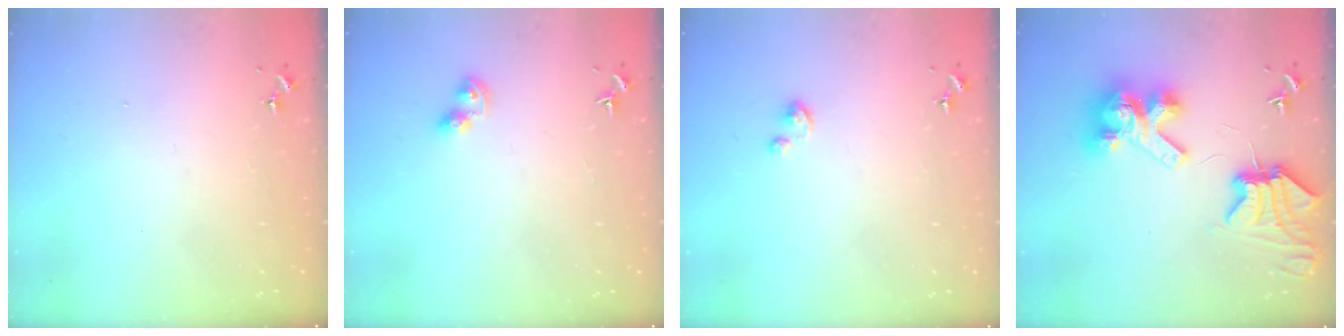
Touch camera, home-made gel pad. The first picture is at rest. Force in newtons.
{"total": 6.2, "press": 6.2, "slide": 0.4}
{"total": 2.2, "press": 2.2, "slide": 0.2}
{"total": 11.0, "press": 10.9, "slide": 1.5}